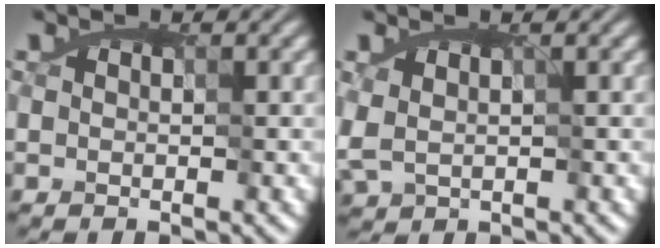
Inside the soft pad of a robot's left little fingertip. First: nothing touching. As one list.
[{"total": 1.7, "force": [0.2, 1.0, 1.3], "torque": [-0.038, 0.001, 0.007]}]